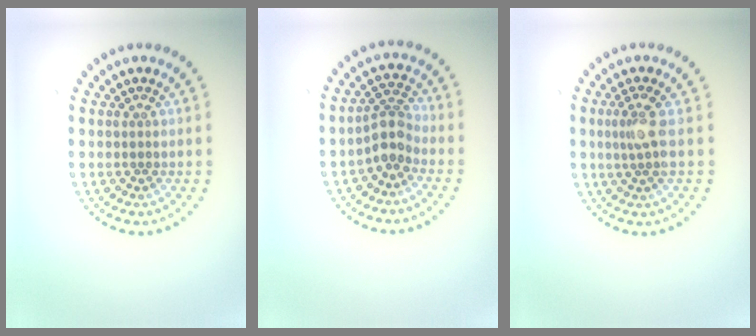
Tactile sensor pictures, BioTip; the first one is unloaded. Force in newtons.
{"total": 2.7, "press": 2.1, "slide": 1.7}
{"total": 2.1, "press": 1.6, "slide": 1.3}